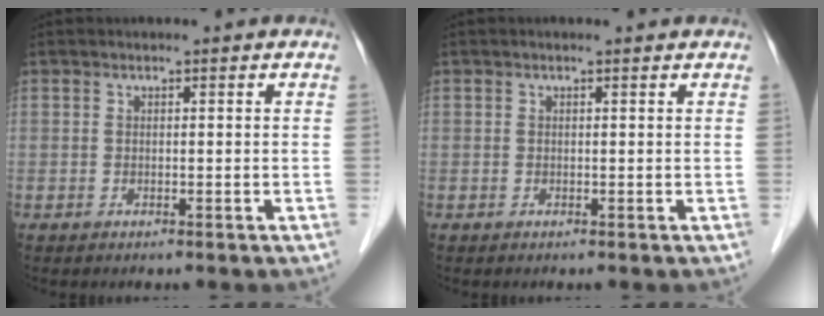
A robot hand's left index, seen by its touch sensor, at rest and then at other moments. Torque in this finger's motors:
{"motor_torque": [-0.03, -0.05, -0.11, -0.11]}